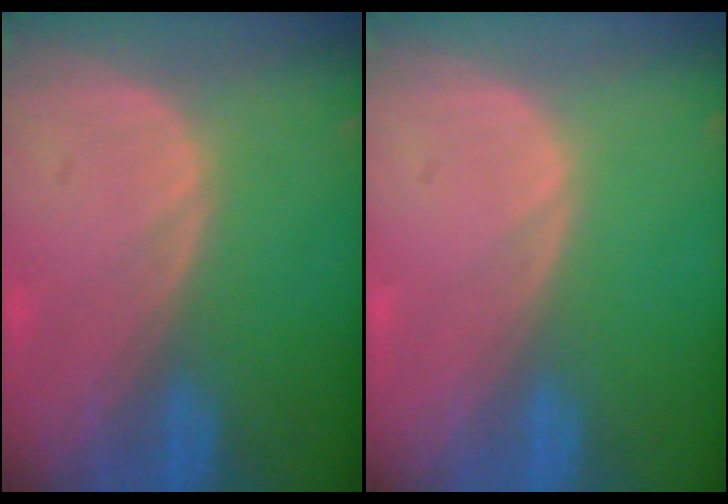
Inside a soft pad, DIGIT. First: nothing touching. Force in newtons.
{"total": 0.0}